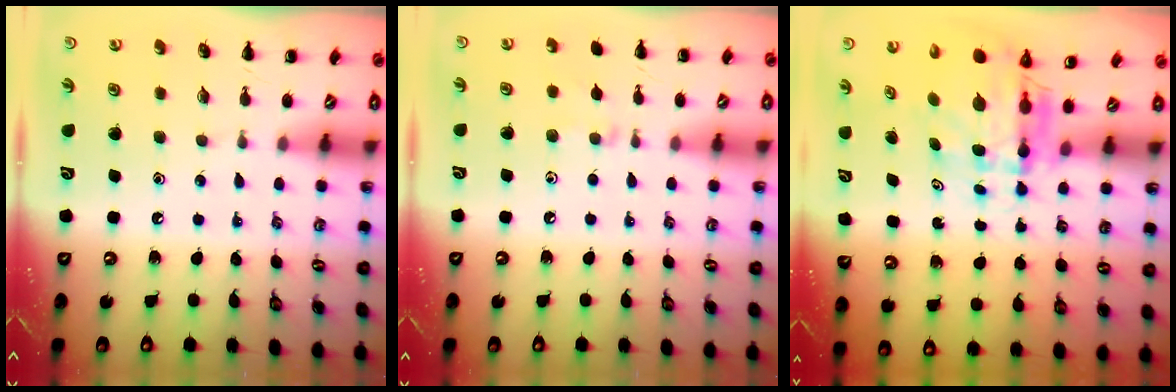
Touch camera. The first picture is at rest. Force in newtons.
{"total": 5.3, "press": 5.0, "slide": 1.7}
{"total": 5.8, "press": 5.6, "slide": 1.6}